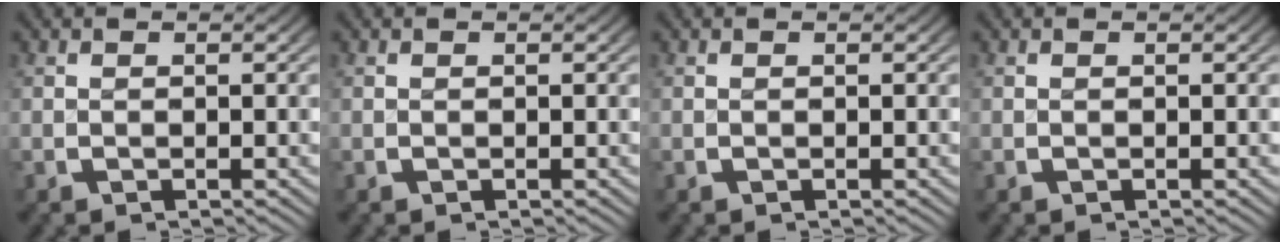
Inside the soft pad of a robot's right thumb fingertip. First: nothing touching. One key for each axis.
{"total": 0.0}
{"total": 0.0}
{"total": 0.0}